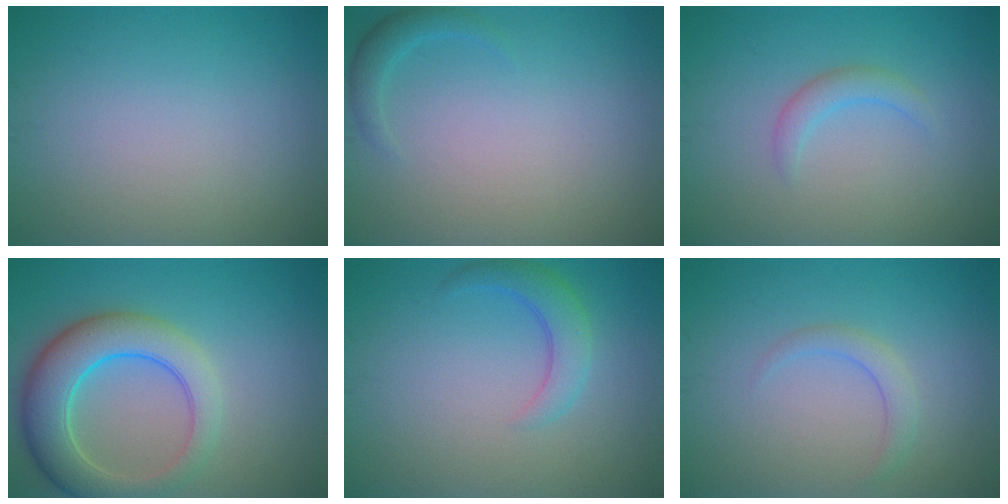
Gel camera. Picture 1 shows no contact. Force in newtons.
{"total": 1.5, "press": 1.5, "slide": 0.0}
{"total": 1.7, "press": 1.7, "slide": 0.3}
{"total": 7.1, "press": 7.0, "slide": 0.3}
{"total": 2.9, "press": 2.9, "slide": 0.2}
{"total": 1.6, "press": 1.6, "slide": 0.1}